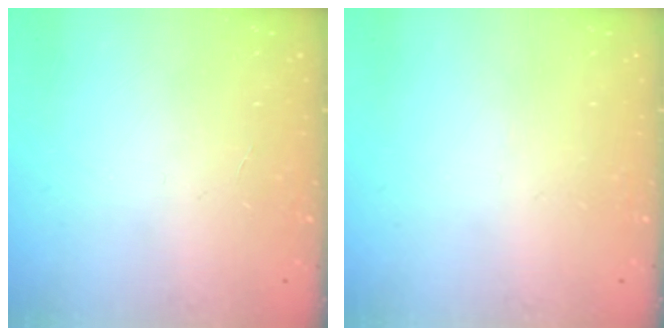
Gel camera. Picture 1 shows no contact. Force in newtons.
{"total": 2.7, "press": 2.6, "slide": 0.5}